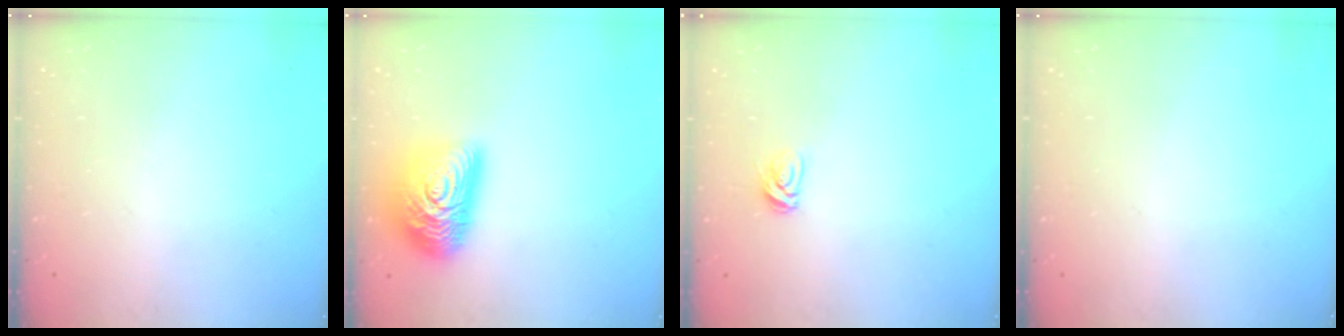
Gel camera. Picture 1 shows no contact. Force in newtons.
{"total": 17.5, "press": 17.5, "slide": 0.8}
{"total": 4.6, "press": 4.5, "slide": 0.5}
{"total": 0.0}